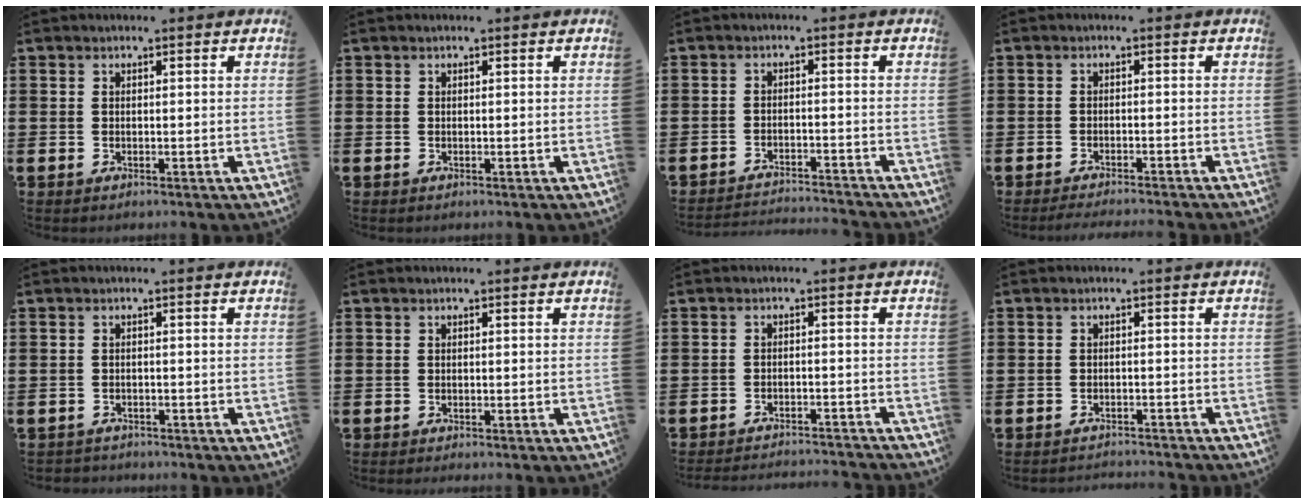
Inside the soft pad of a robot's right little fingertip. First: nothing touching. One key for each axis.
{"total": 0.0}
{"total": 2.5, "fx": -2.4, "fy": -0.2, "fz": 0.0, "tx": -0.003, "ty": 0.003, "tz": -0.053}
{"total": 1.5, "fx": -1.4, "fy": -0.2, "fz": 0.4, "tx": -0.006, "ty": 0.002, "tz": -0.027}
{"total": 1.0, "fx": -0.9, "fy": 0.2, "fz": -0.2, "tx": 0.000, "ty": 0.002, "tz": -0.021}
{"total": 0.0}
{"total": 2.3, "fx": -2.2, "fy": -0.2, "fz": -0.1, "tx": -0.002, "ty": 0.004, "tz": -0.048}
{"total": 1.4, "fx": -1.4, "fy": -0.1, "fz": -0.2, "tx": 0.000, "ty": 0.004, "tz": -0.029}